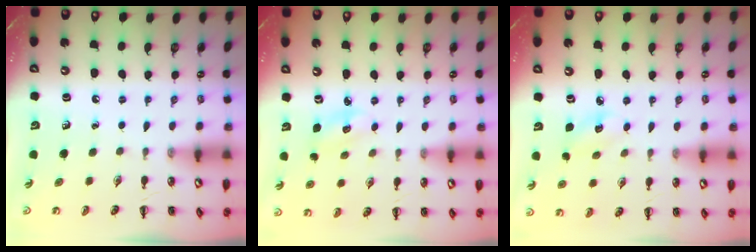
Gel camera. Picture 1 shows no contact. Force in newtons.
{"total": 4.0, "press": 3.9, "slide": 1.1}
{"total": 4.5, "press": 4.4, "slide": 1.0}